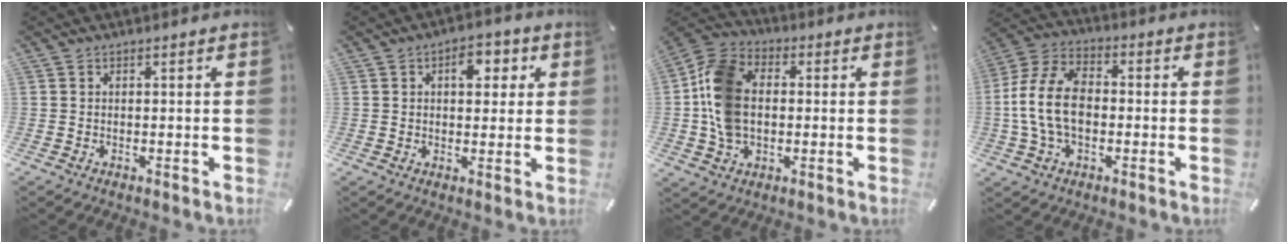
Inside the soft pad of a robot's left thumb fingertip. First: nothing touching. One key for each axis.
{"total": 6.1, "fx": 1.7, "fy": 4.1, "fz": 4.2, "tx": -0.043, "ty": -0.006, "tz": 0.018}
{"total": 12.5, "fx": -0.4, "fy": 9.6, "fz": 8.0, "tx": -0.186, "ty": 0.019, "tz": -0.004}
{"total": 13.3, "fx": -1.8, "fy": 9.0, "fz": 9.6, "tx": -0.214, "ty": 0.012, "tz": -0.032}